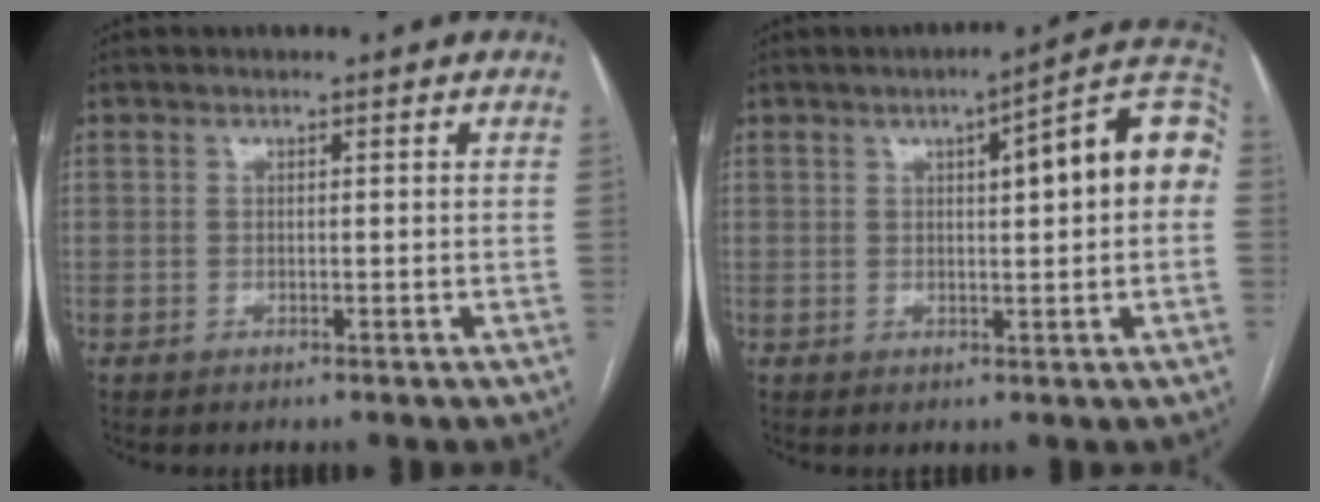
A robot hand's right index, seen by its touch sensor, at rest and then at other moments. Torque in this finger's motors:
{"motor_torque": [1.21, 0.05, 0.30, 0.07]}